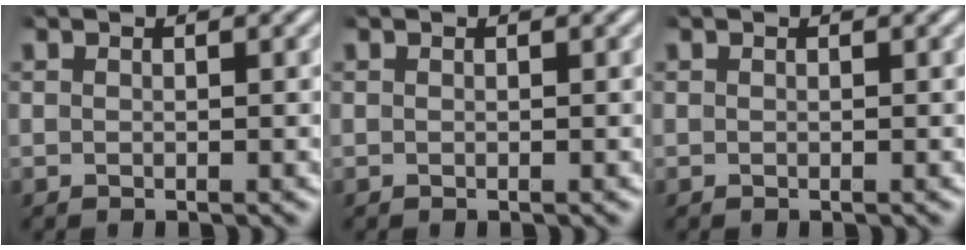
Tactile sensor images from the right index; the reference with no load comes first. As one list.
[{"total": 0.0}, {"total": 0.0}]